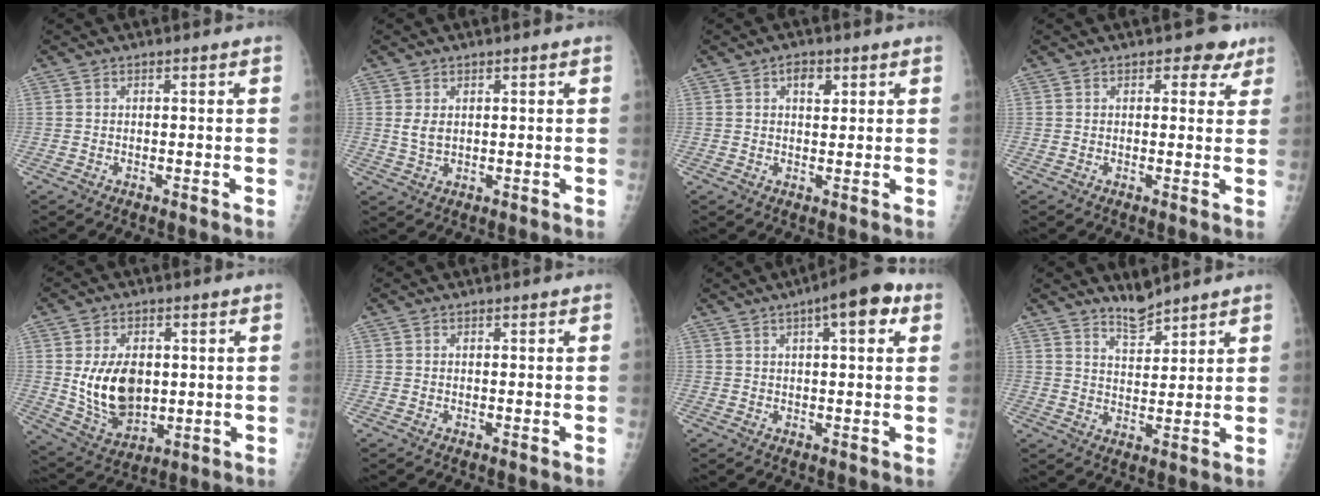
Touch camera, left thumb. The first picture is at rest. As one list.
[{"total": 2.6, "force": [0.7, 1.7, 1.8], "torque": [-0.029, -0.006, 0.019]}, {"total": 3.0, "force": [1.3, 1.8, 2.0], "torque": [-0.016, -0.003, 0.018]}, {"total": 3.5, "force": [2.0, 2.3, 1.8], "torque": [0.010, -0.005, 0.018]}, {"total": 12.3, "force": [0.8, 8.3, 9.0], "torque": [-0.128, -0.020, 0.033]}, {"total": 0.0}, {"total": 8.5, "force": [3.5, 2.6, 7.2], "torque": [-0.090, 0.008, 0.041]}, {"total": 4.3, "force": [4.0, 0.8, 1.1], "torque": [-0.011, -0.038, 0.076]}]